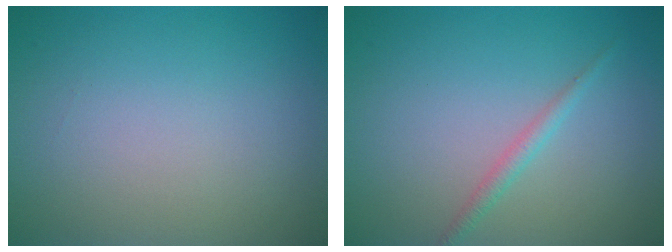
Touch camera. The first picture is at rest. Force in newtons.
{"total": 1.3, "press": 1.3, "slide": 0.0}